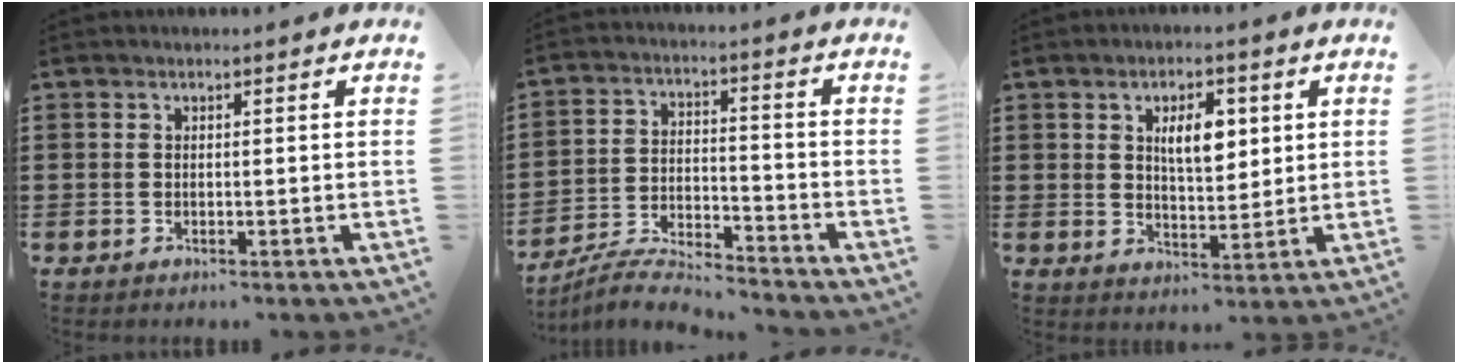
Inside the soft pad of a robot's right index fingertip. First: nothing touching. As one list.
[{"total": 6.1, "force": [-6.0, 0.1, 1.3], "torque": [-0.040, -0.001, -0.121]}, {"total": 5.9, "force": [1.8, 2.8, 4.9], "torque": [-0.080, 0.001, 0.024]}]